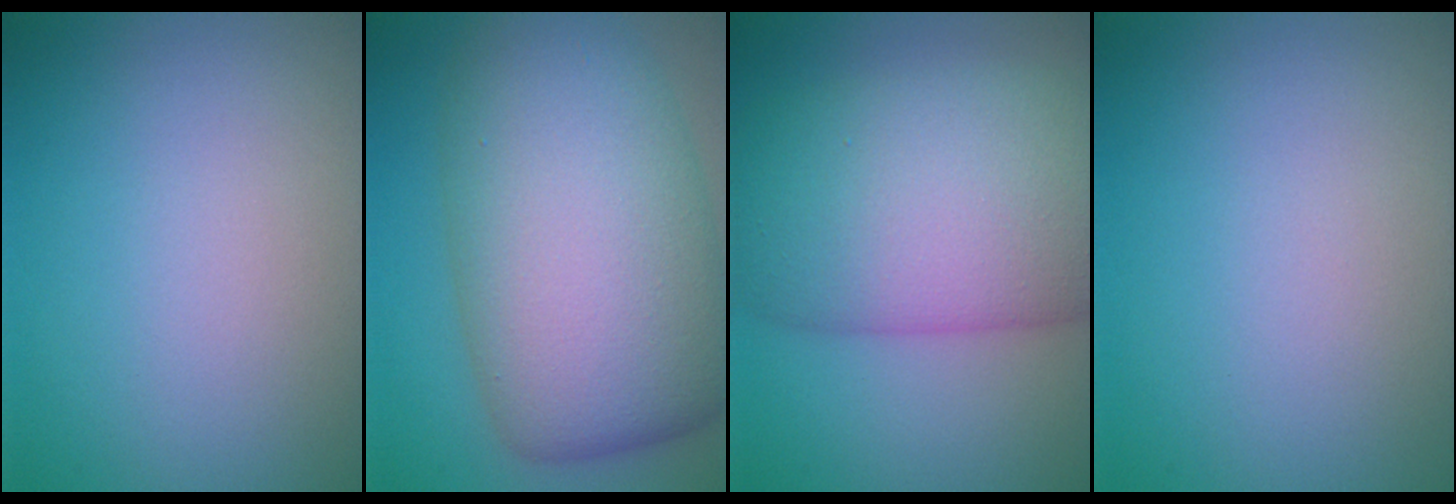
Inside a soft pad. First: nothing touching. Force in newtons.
{"total": 12.9, "press": 12.9, "slide": 0.3}
{"total": 12.5, "press": 12.5, "slide": 0.2}
{"total": 0.0}